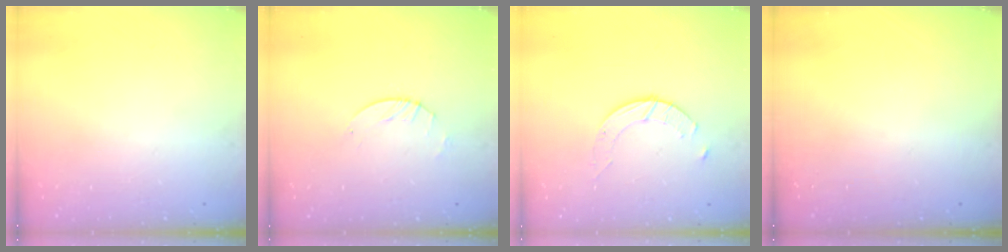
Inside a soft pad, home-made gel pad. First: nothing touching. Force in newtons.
{"total": 2.6, "press": 2.5, "slide": 0.4}
{"total": 5.1, "press": 5.1, "slide": 0.6}
{"total": 0.0}